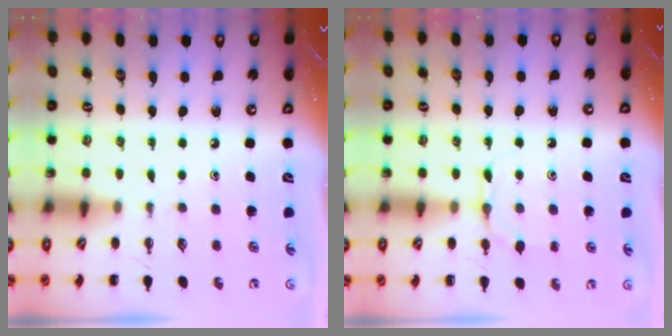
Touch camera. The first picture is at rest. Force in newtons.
{"total": 4.9, "press": 4.6, "slide": 1.5}